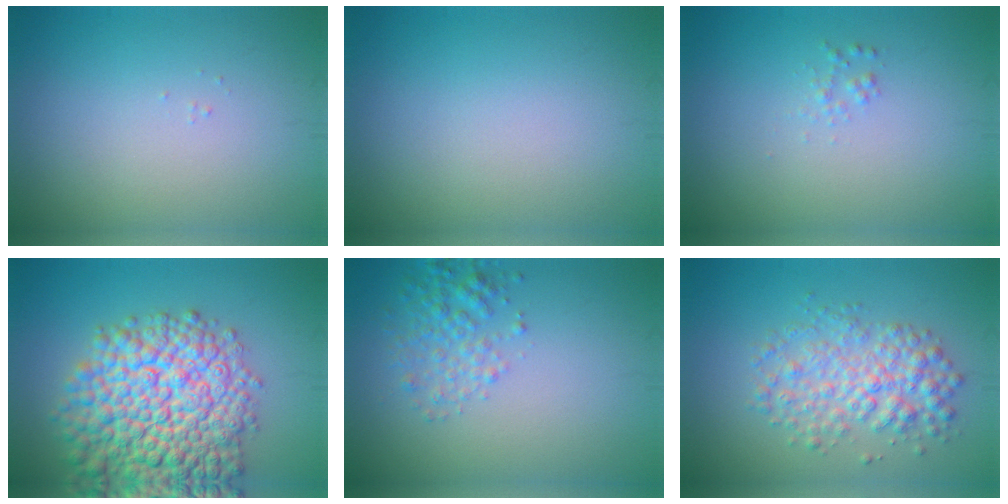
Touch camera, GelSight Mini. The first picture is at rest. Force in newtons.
{"total": 0.0}
{"total": 0.7, "press": 0.7, "slide": 0.0}
{"total": 12.8, "press": 12.8, "slide": 0.5}
{"total": 2.6, "press": 2.6, "slide": 0.1}
{"total": 4.6, "press": 4.6, "slide": 0.0}